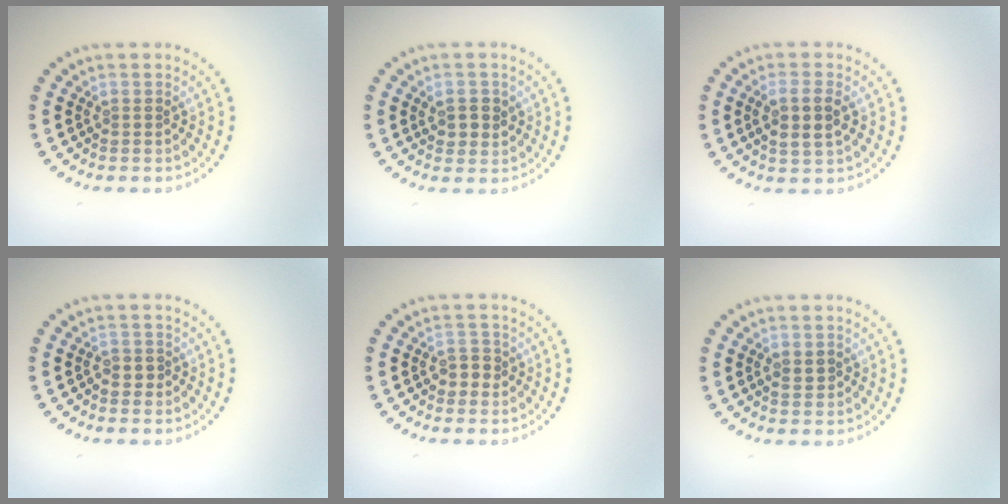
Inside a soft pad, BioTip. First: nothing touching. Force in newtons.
{"total": 2.3, "press": 2.2, "slide": 0.5}
{"total": 2.9, "press": 2.7, "slide": 0.8}
{"total": 0.7, "press": 0.7, "slide": 0.3}
{"total": 1.8, "press": 1.7, "slide": 0.6}
{"total": 1.2, "press": 1.2, "slide": 0.1}